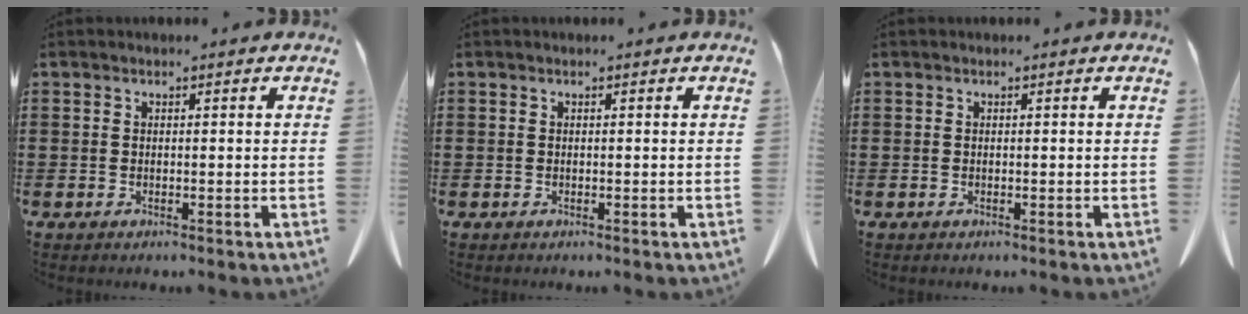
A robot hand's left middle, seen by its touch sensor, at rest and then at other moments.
{"total": 0.0}
{"total": 0.0}